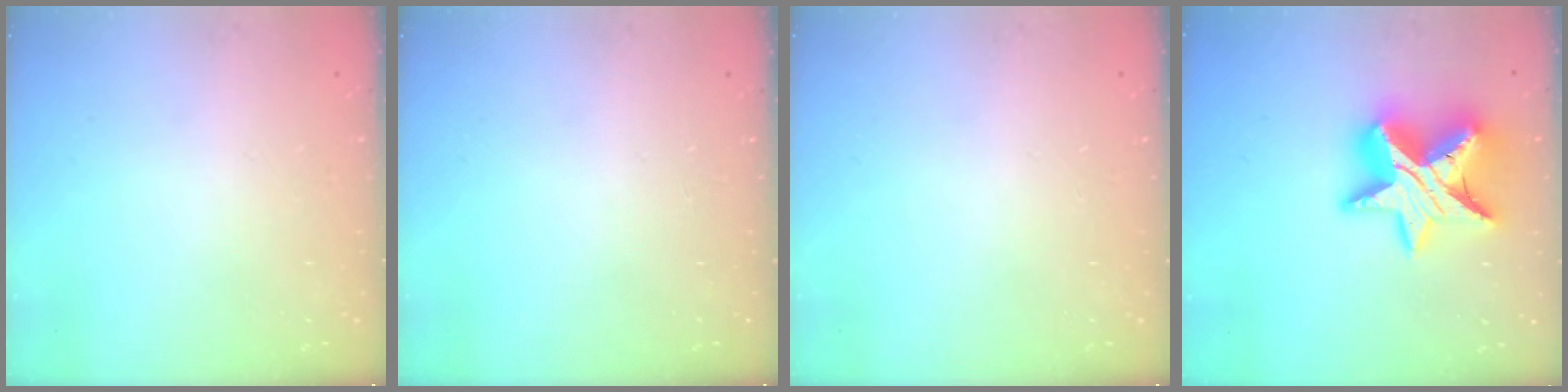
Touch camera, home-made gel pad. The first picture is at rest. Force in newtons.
{"total": 0.0}
{"total": 0.0}
{"total": 20.3, "press": 20.3, "slide": 1.8}